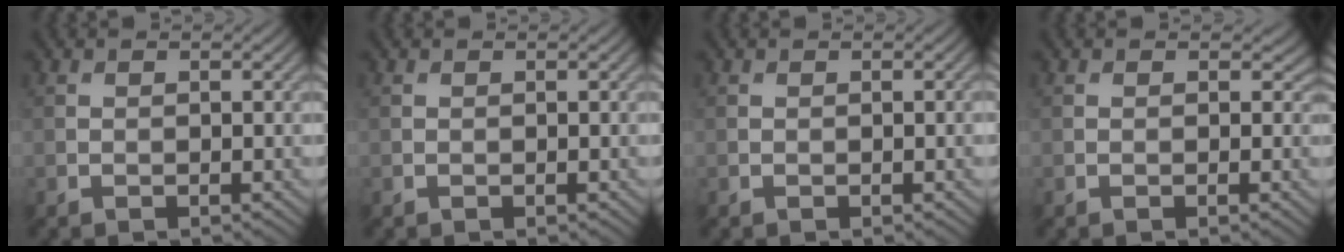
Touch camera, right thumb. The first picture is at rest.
{"total": 0.0}
{"total": 0.7, "force": [0.0, 0.1, 0.7], "torque": [-0.009, 0.000, 0.000]}
{"total": 0.7, "force": [0.1, 0.7, 0.3], "torque": [-0.006, -0.006, -0.002]}